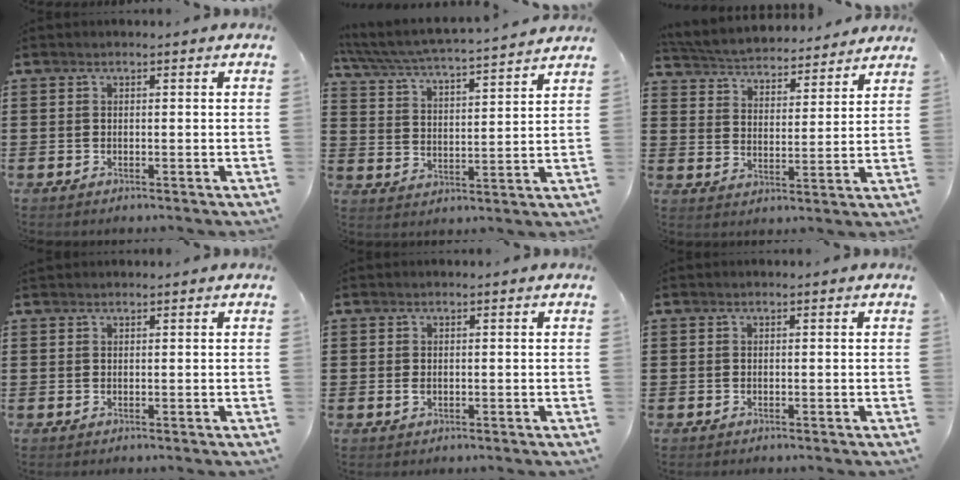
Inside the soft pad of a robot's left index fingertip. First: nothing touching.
{"total": 4.3, "force": [4.1, -0.4, 1.2], "torque": [-0.046, -0.036, 0.062]}
{"total": 3.9, "force": [3.9, 0.2, 0.1], "torque": [-0.027, -0.033, 0.062]}
{"total": 0.7, "force": [0.6, 0.0, 0.2], "torque": [-0.006, -0.001, 0.013]}
{"total": 0.9, "force": [0.0, 0.4, 0.8], "torque": [-0.016, 0.001, 0.000]}
{"total": 0.0}